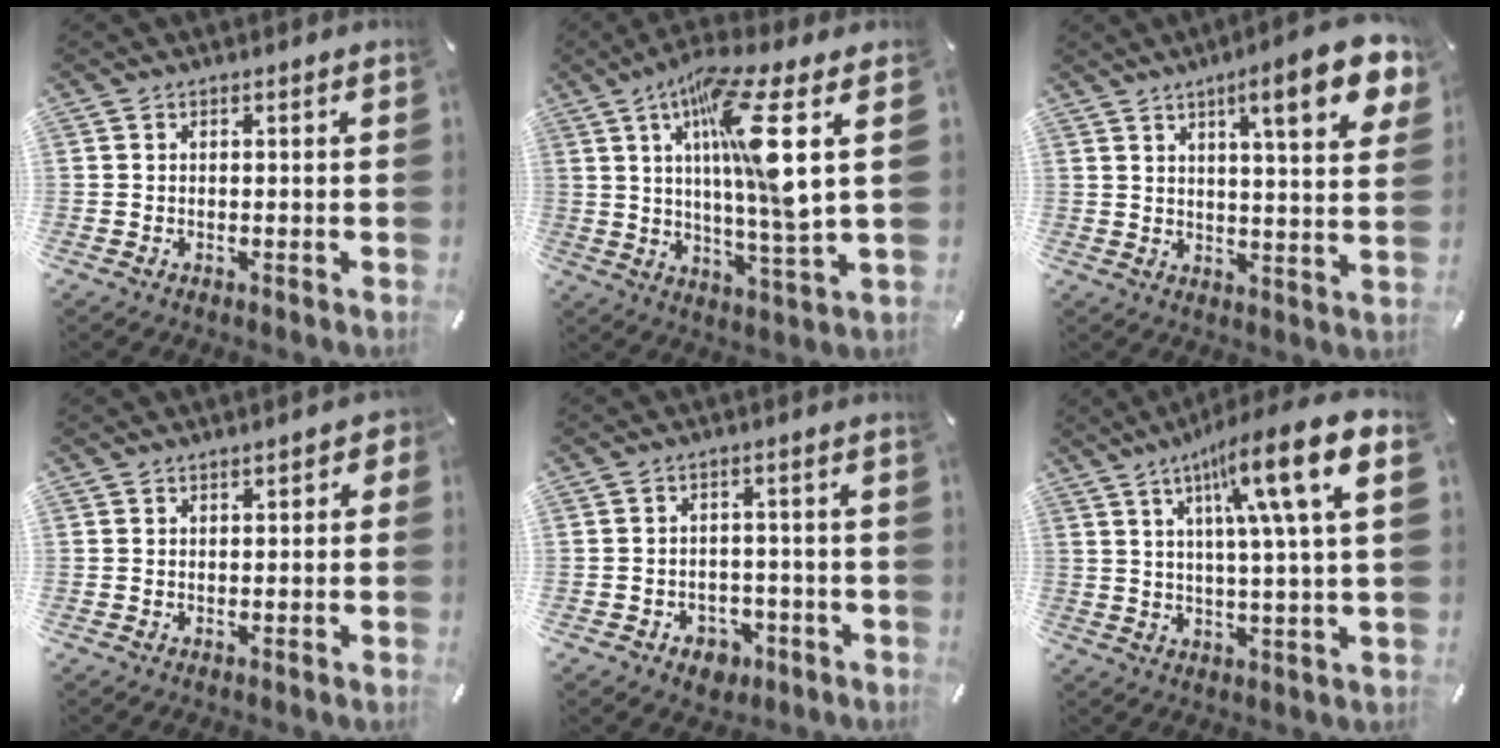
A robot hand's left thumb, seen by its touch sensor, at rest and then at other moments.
{"total": 18.2, "force": [6.0, 2.4, 17.0], "torque": [-0.302, -0.027, 0.075]}
{"total": 13.8, "force": [7.3, 2.8, 11.3], "torque": [-0.163, -0.033, 0.110]}
{"total": 1.4, "force": [0.1, 1.1, 0.9], "torque": [-0.010, 0.003, -0.002]}
{"total": 4.9, "force": [-2.6, 3.9, 1.6], "torque": [-0.024, 0.009, -0.047]}
{"total": 16.8, "force": [6.6, 1.9, 15.3], "torque": [-0.247, -0.028, 0.088]}